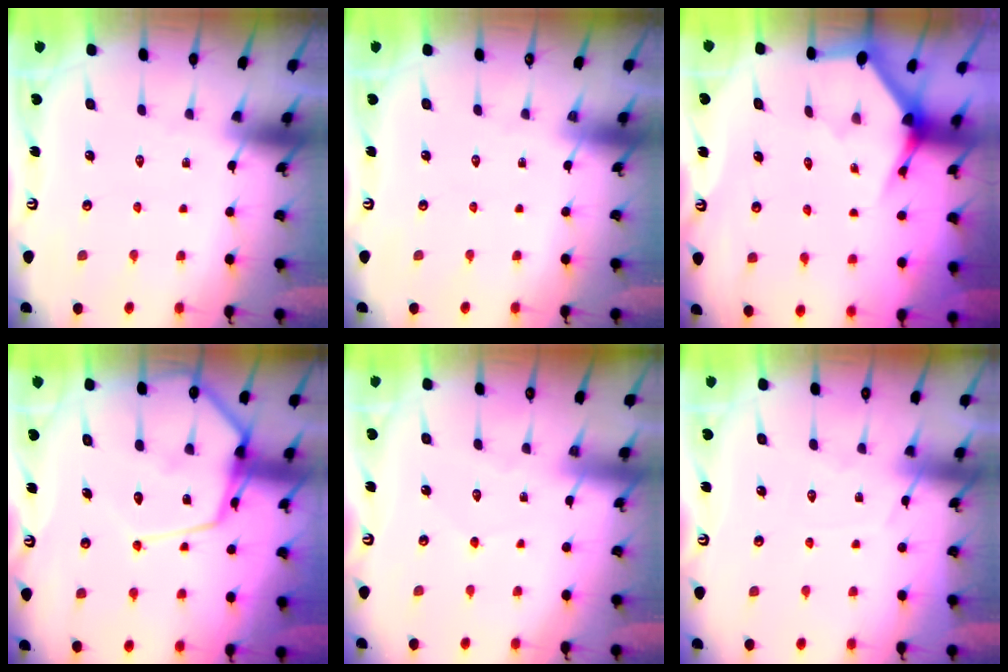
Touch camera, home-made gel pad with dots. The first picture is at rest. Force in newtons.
{"total": 0.0}
{"total": 3.5, "press": 3.4, "slide": 0.2}
{"total": 14.5, "press": 14.4, "slide": 1.6}
{"total": 2.9, "press": 2.9, "slide": 0.3}
{"total": 6.0, "press": 6.0, "slide": 0.8}